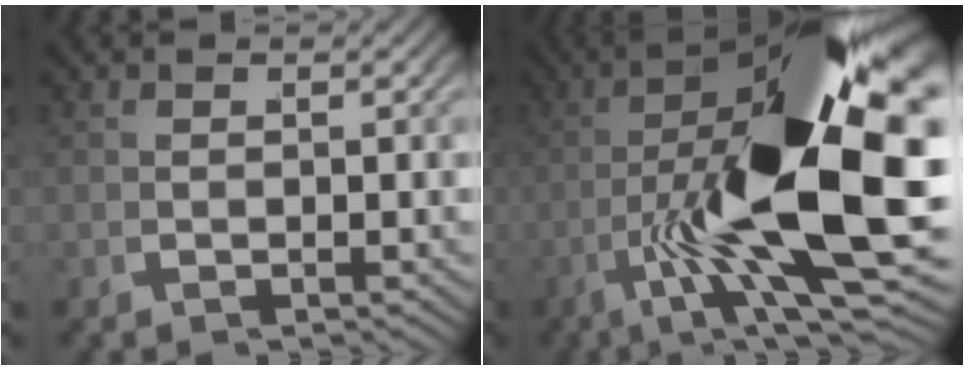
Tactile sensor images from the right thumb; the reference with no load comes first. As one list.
[{"total": 23.5, "force": [0.2, 9.3, 21.6], "torque": [-0.371, -0.026, 0.024]}]